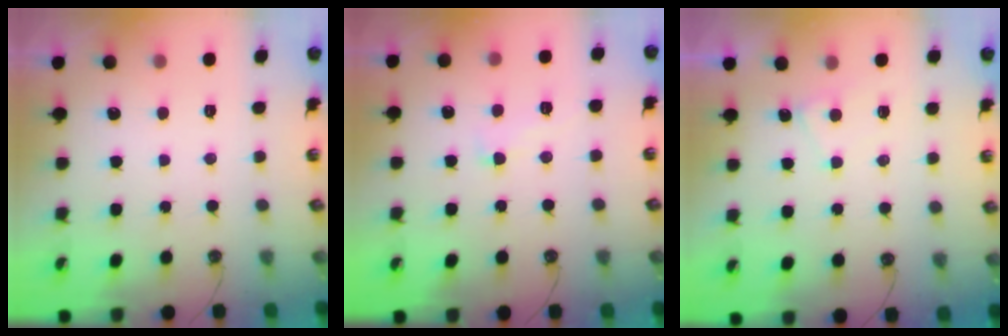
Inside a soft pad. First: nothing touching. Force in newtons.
{"total": 1.7, "press": 1.7, "slide": 0.2}
{"total": 1.0, "press": 0.9, "slide": 0.4}